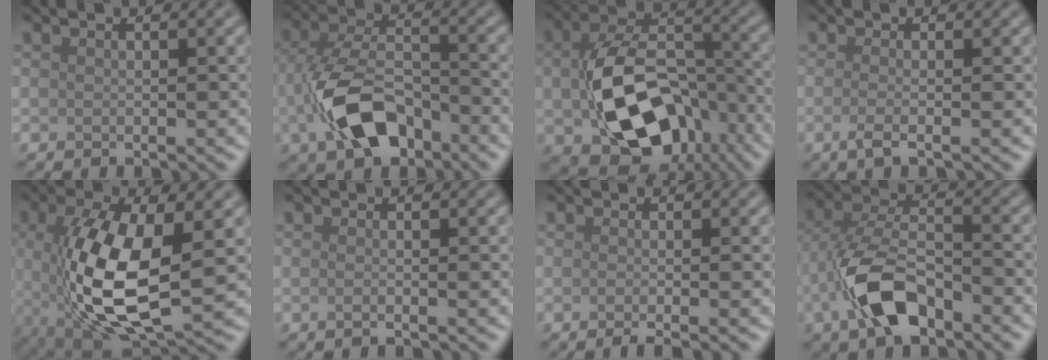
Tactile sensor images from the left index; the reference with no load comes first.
{"total": 7.9, "force": [-3.1, 4.6, 5.6], "torque": [-0.120, -0.004, -0.060]}
{"total": 12.4, "force": [-2.6, 8.3, 8.8], "torque": [-0.166, -0.018, -0.034]}
{"total": 2.2, "force": [-0.5, 0.8, 2.0], "torque": [-0.029, -0.008, -0.018]}
{"total": 11.3, "force": [-0.4, 4.8, 10.3], "torque": [-0.210, -0.015, -0.001]}
{"total": 1.3, "force": [-0.1, 0.6, 1.1], "torque": [-0.009, -0.007, -0.014]}
{"total": 2.0, "force": [-0.5, 0.7, 1.8], "torque": [-0.014, -0.004, -0.015]}
{"total": 7.3, "force": [-3.4, 3.7, 5.3], "torque": [-0.110, 0.000, -0.071]}